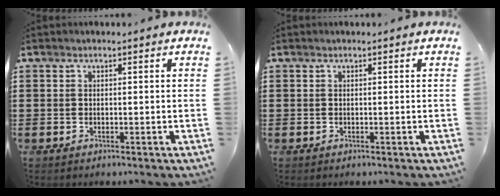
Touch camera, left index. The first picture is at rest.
{"total": 0.0}